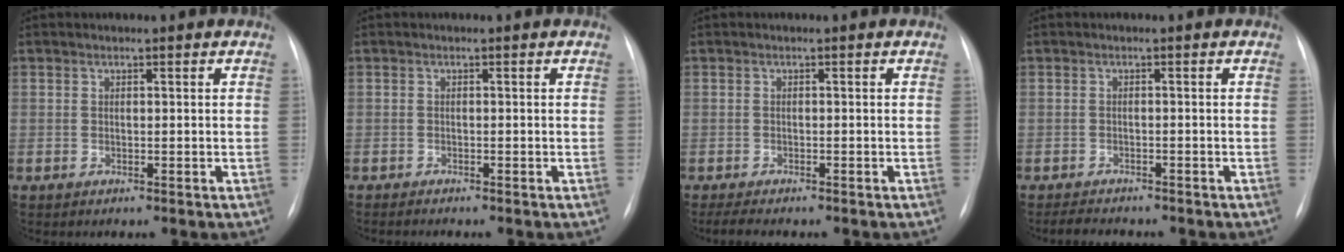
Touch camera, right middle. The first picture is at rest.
{"total": 1.6, "force": [-1.5, 0.2, 0.7], "torque": [-0.015, -0.004, -0.019]}
{"total": 3.9, "force": [-3.2, 0.8, 2.0], "torque": [-0.034, -0.010, -0.043]}
{"total": 4.0, "force": [-3.6, 1.0, 1.3], "torque": [-0.023, -0.010, -0.053]}